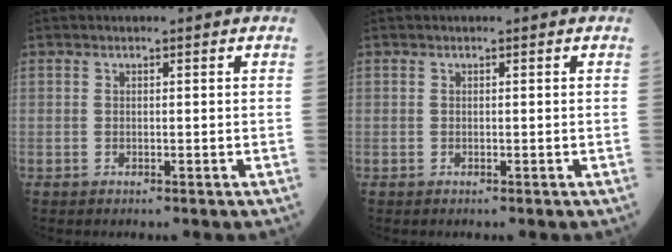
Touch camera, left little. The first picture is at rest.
{"total": 0.0}